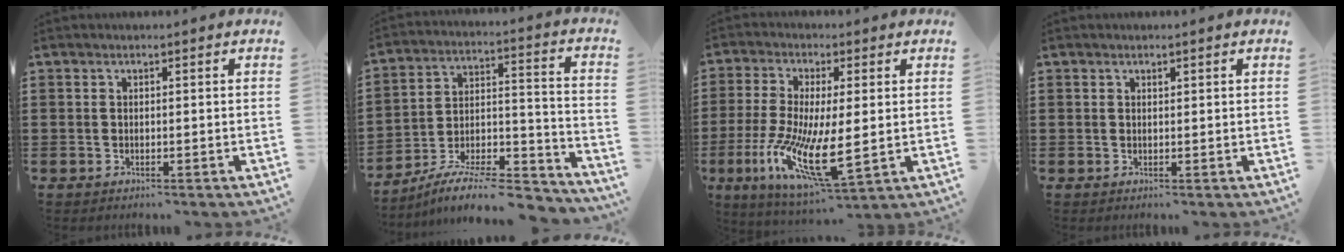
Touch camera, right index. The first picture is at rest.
{"total": 9.9, "force": [-8.8, 2.0, 4.2], "torque": [-0.059, 0.023, -0.169]}
{"total": 12.3, "force": [-2.5, 4.3, 11.2], "torque": [-0.233, -0.008, -0.038]}
{"total": 0.5, "force": [0.4, 0.3, 0.1], "torque": [-0.003, 0.001, 0.008]}